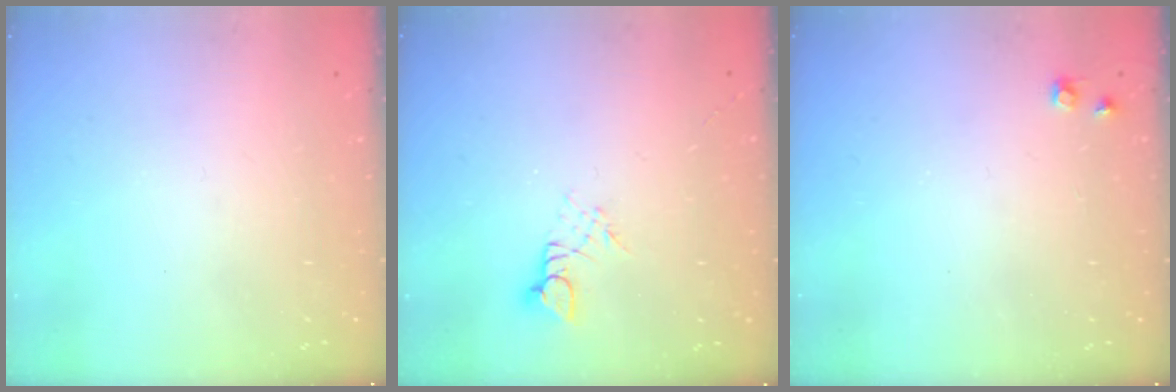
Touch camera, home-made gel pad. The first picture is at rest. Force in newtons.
{"total": 2.6, "press": 2.6, "slide": 0.3}
{"total": 4.8, "press": 4.8, "slide": 0.7}